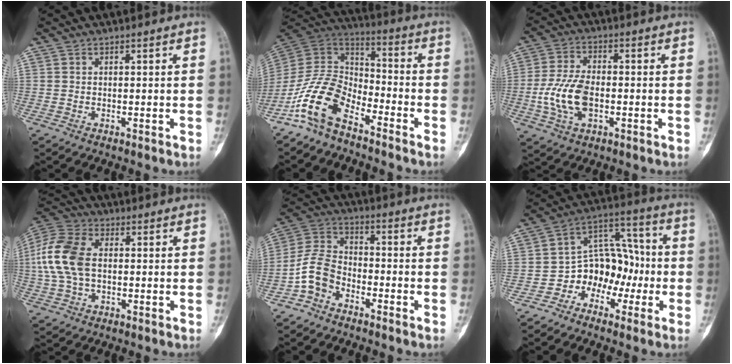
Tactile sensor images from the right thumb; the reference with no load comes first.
{"total": 13.2, "force": [-8.7, 6.5, 7.5], "torque": [-0.143, 0.079, -0.180]}
{"total": 10.5, "force": [-1.9, 5.9, 8.4], "torque": [-0.173, 0.011, -0.036]}
{"total": 12.7, "force": [0.6, 8.0, 9.9], "torque": [-0.217, 0.021, 0.007]}
{"total": 8.5, "force": [-4.4, 5.7, 4.6], "torque": [-0.093, 0.042, -0.098]}
{"total": 11.7, "force": [-4.1, 8.9, 6.3], "torque": [-0.054, 0.074, -0.080]}